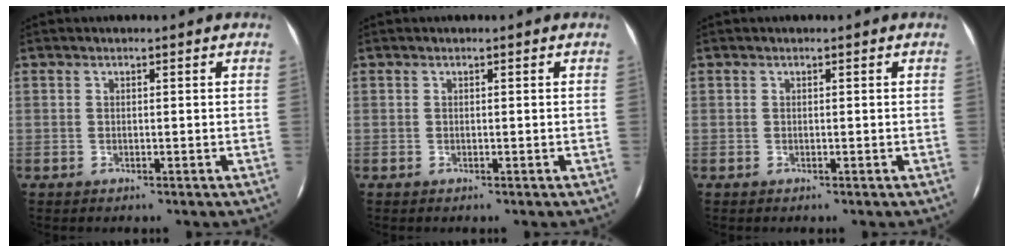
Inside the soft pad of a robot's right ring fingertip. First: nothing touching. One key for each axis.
{"total": 0.0}
{"total": 0.0}